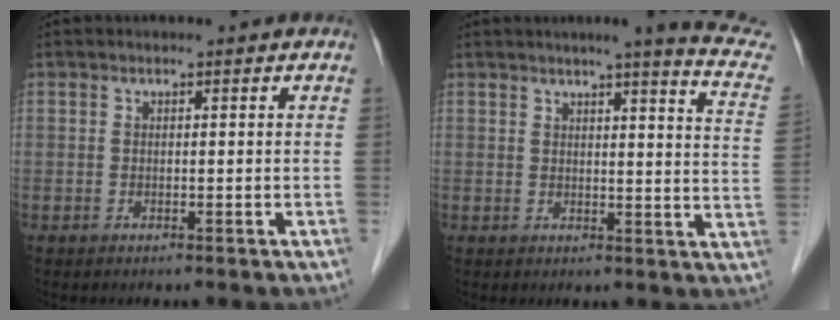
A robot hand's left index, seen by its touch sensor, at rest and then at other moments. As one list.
[{"total": 12.5, "force": [10.6, -0.4, 6.6], "torque": [-0.077, -0.046, 0.095]}]